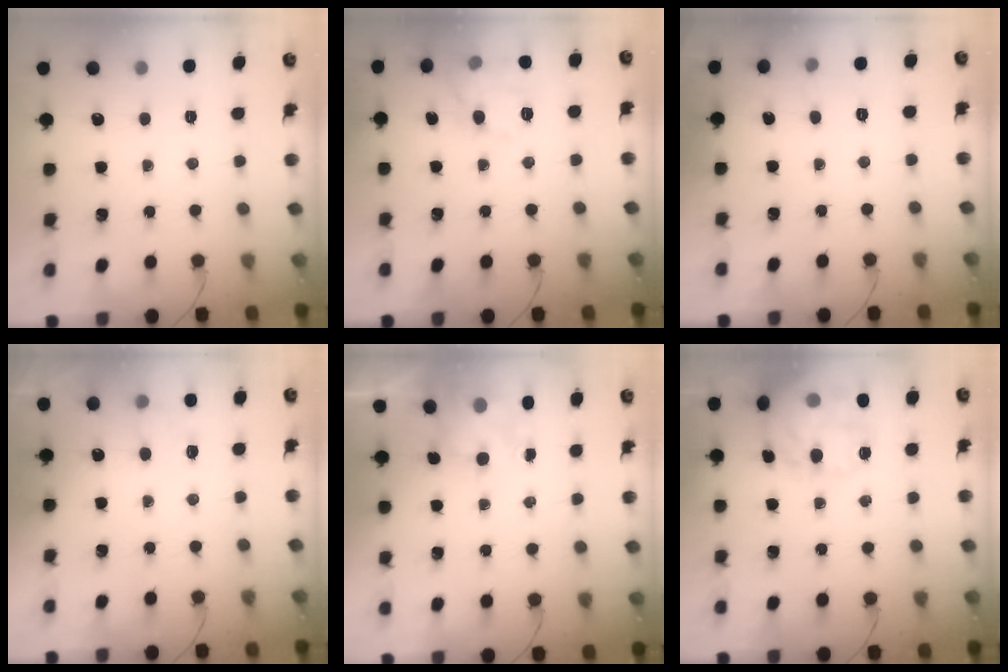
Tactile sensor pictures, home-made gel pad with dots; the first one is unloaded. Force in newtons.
{"total": 9.4, "press": 9.4, "slide": 0.4}
{"total": 2.7, "press": 2.2, "slide": 1.6}
{"total": 5.1, "press": 4.8, "slide": 1.5}
{"total": 4.4, "press": 4.3, "slide": 1.0}
{"total": 16.6, "press": 16.5, "slide": 2.1}